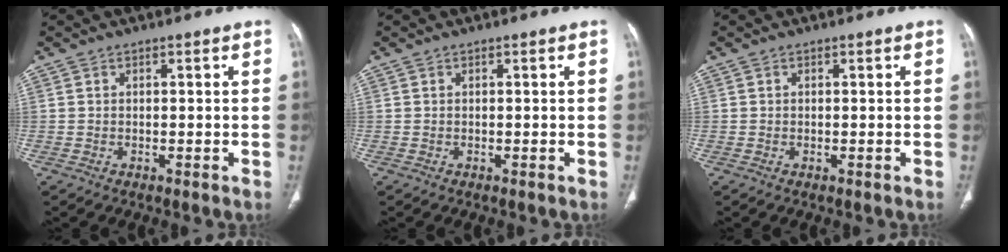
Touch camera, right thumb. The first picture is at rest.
{"total": 0.0}
{"total": 0.0}